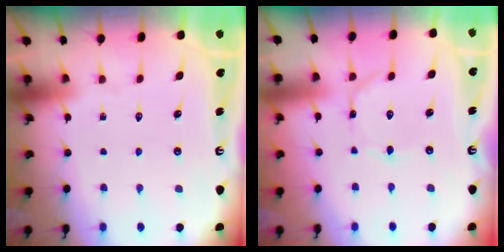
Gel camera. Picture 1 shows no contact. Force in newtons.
{"total": 1.5, "press": 1.5, "slide": 0.1}